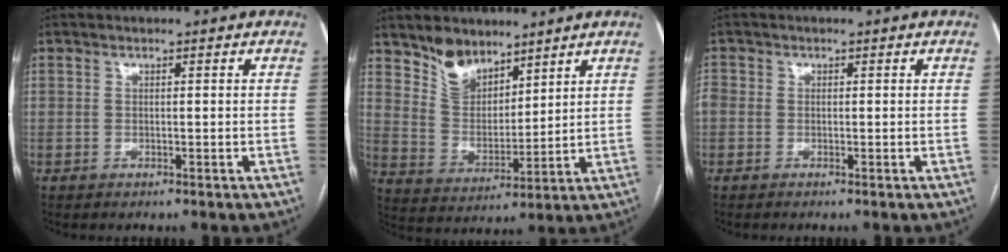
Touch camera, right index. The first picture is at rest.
{"total": 8.4, "force": [6.6, 4.3, 3.0], "torque": [-0.063, 0.000, 0.137]}
{"total": 3.0, "force": [-0.5, 2.6, 1.5], "torque": [-0.057, 0.009, -0.009]}